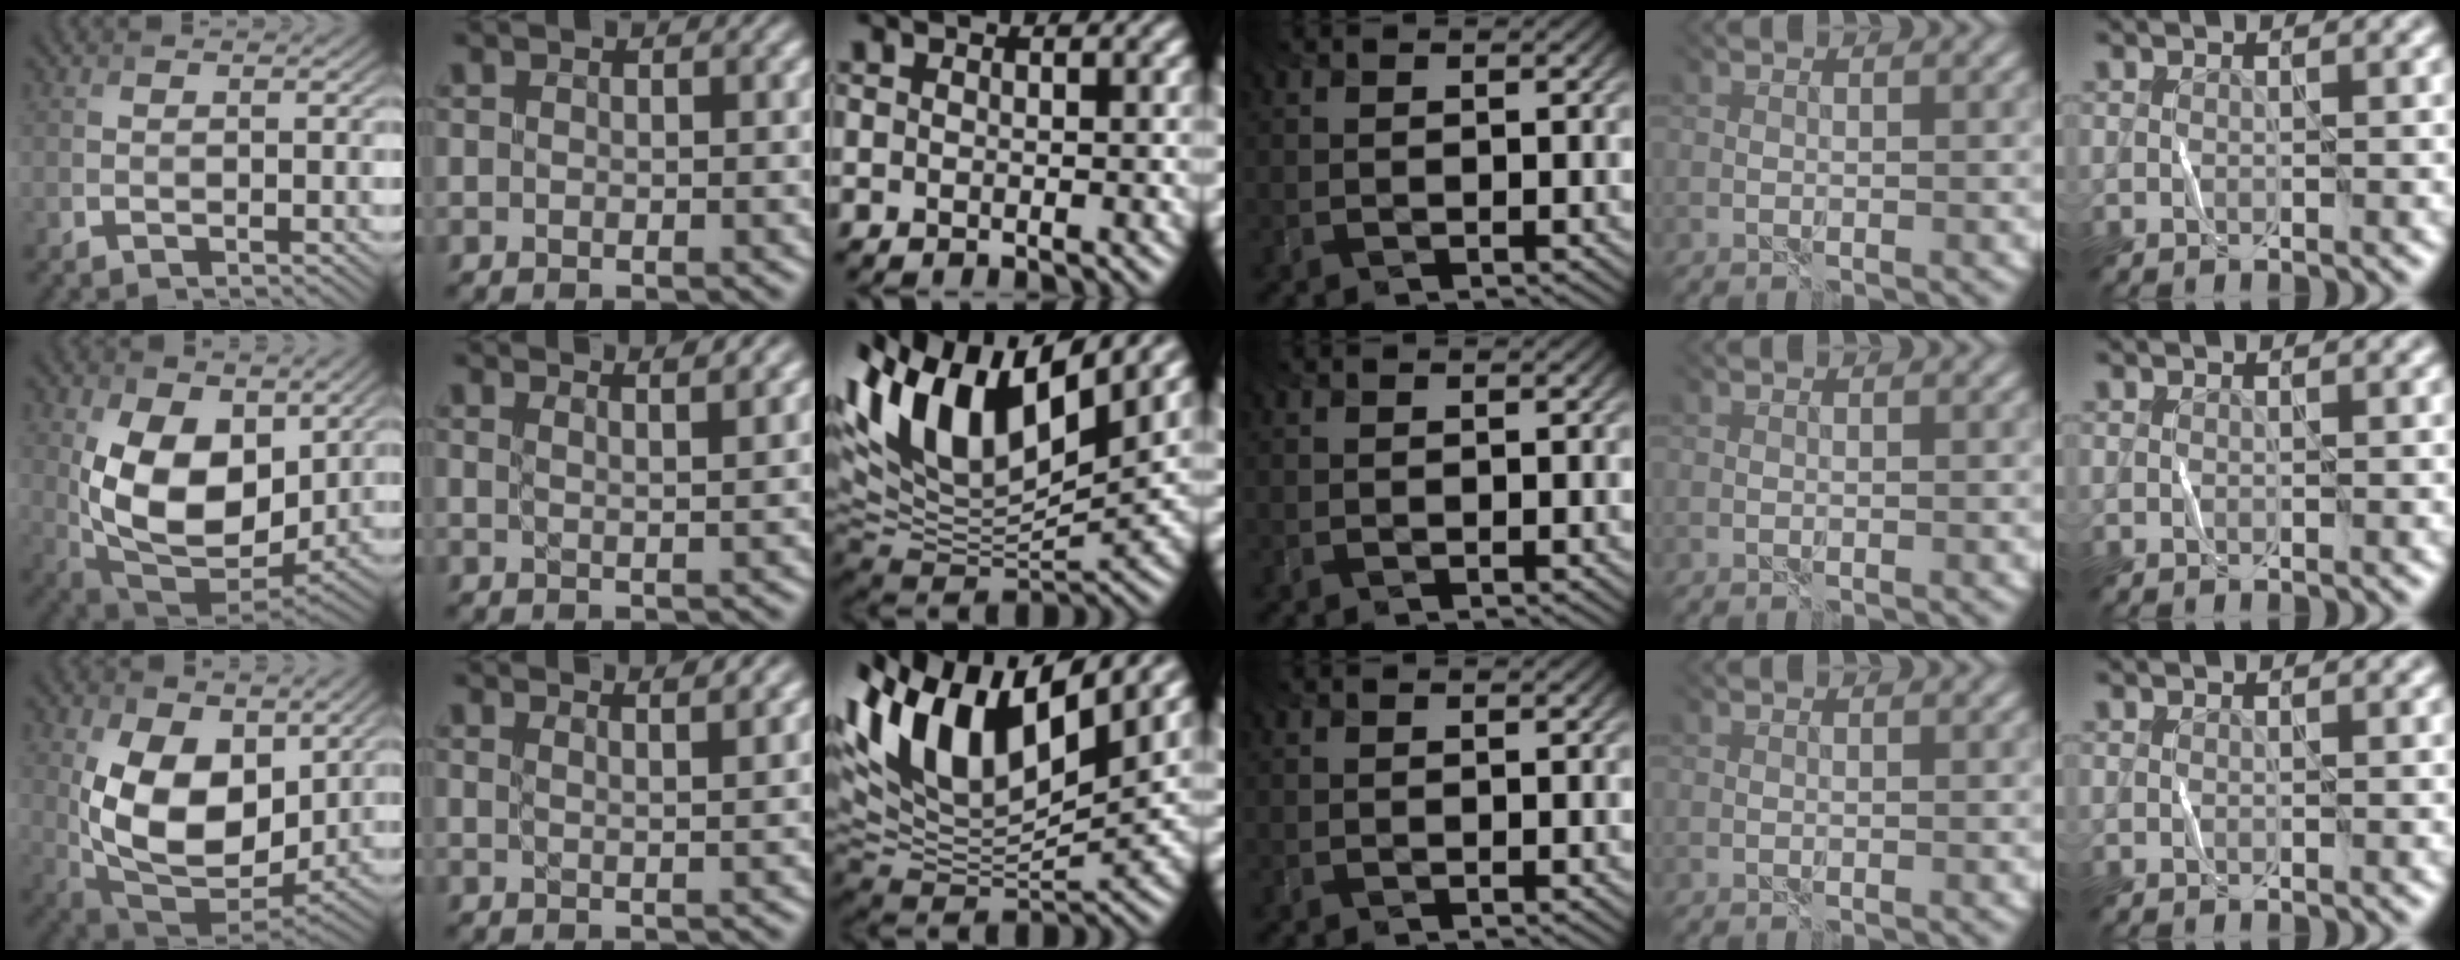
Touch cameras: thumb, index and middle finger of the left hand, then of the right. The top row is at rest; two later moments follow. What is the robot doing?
{"motion": "fold", "object": "bandana"}